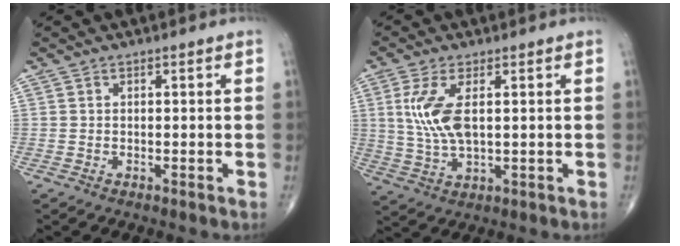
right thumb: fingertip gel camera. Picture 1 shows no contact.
{"total": 8.5, "force": [1.7, 3.5, 7.5], "torque": [-0.174, -0.006, 0.040]}